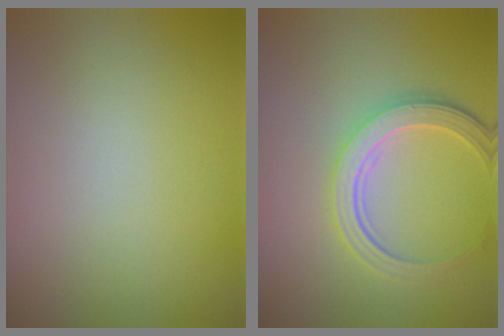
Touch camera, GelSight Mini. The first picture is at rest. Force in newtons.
{"total": 4.6, "press": 3.5, "slide": 3.0}